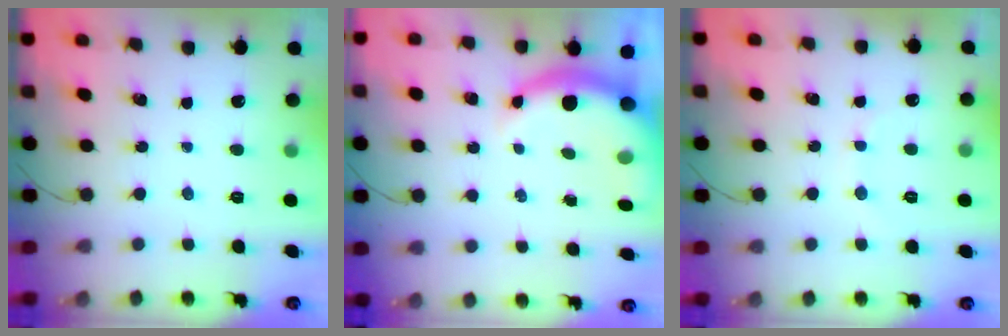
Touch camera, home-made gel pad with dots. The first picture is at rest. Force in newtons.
{"total": 7.9, "press": 7.8, "slide": 1.5}
{"total": 6.2, "press": 6.0, "slide": 1.4}